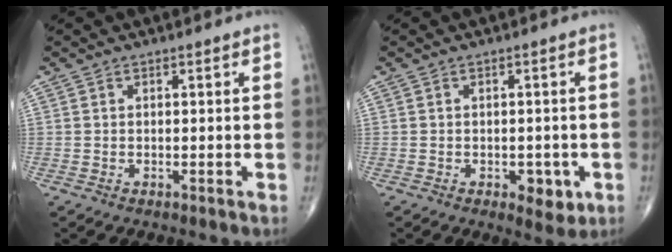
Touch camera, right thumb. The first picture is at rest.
{"total": 4.6, "force": [-1.6, 2.6, 3.5], "torque": [-0.025, 0.000, -0.014]}